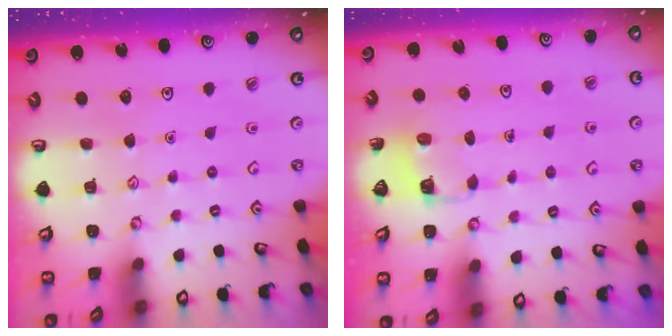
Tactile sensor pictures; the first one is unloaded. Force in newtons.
{"total": 2.9, "press": 2.9, "slide": 0.2}